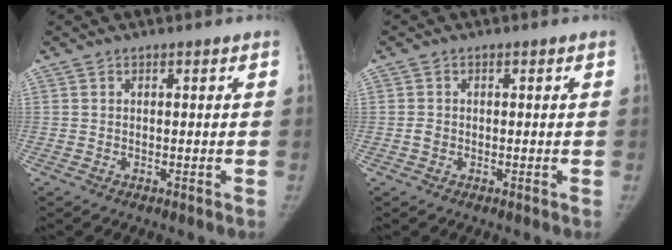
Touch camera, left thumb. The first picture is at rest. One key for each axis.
{"total": 1.5, "fx": -0.4, "fy": 1.3, "fz": 0.6, "tx": -0.007, "ty": 0.005, "tz": -0.005}